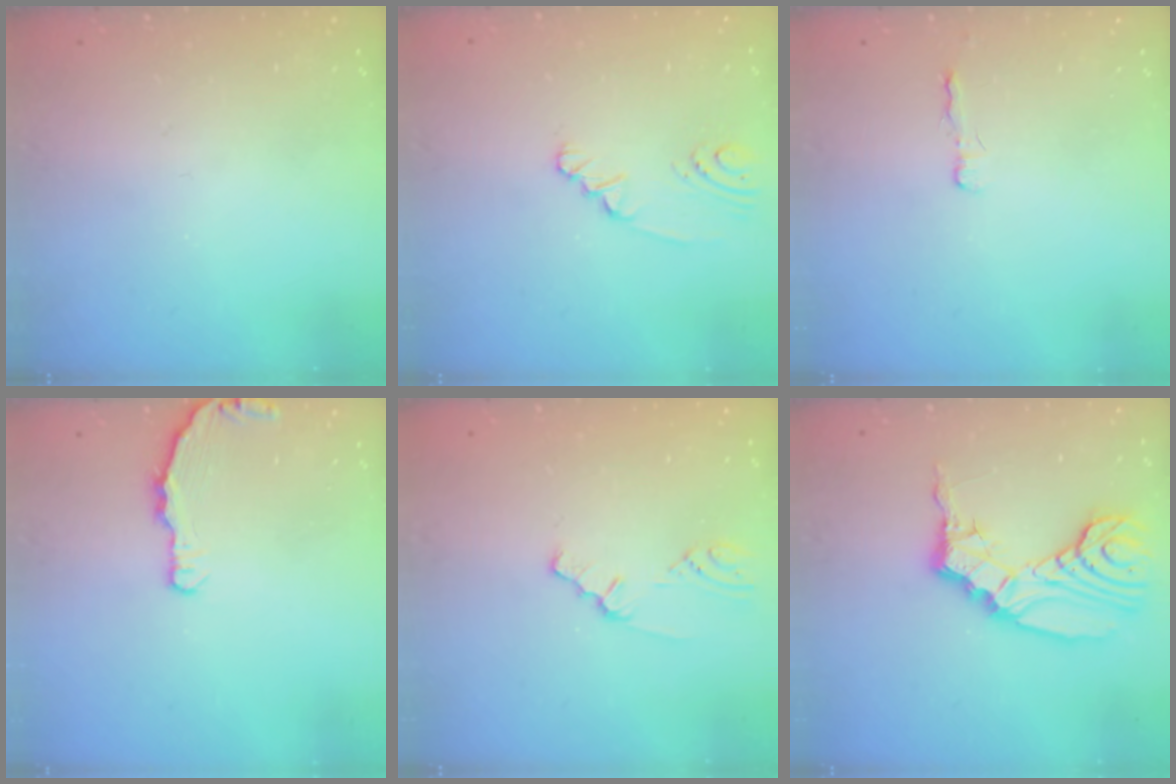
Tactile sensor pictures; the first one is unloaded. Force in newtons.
{"total": 2.6, "press": 2.5, "slide": 0.7}
{"total": 2.2, "press": 2.2, "slide": 0.4}
{"total": 4.3, "press": 4.3, "slide": 0.4}
{"total": 1.5, "press": 1.5, "slide": 0.3}
{"total": 14.6, "press": 14.5, "slide": 1.3}